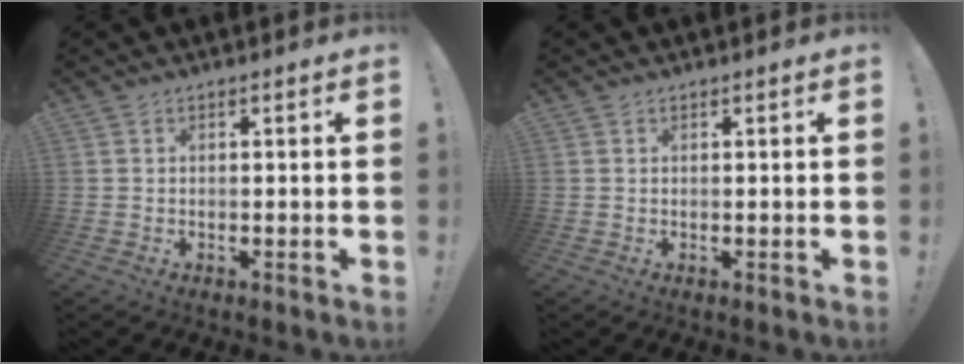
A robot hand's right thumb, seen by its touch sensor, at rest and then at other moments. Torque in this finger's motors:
{"motor_torque": [-0.31, 0.22, -0.20, 0.00, -0.02]}